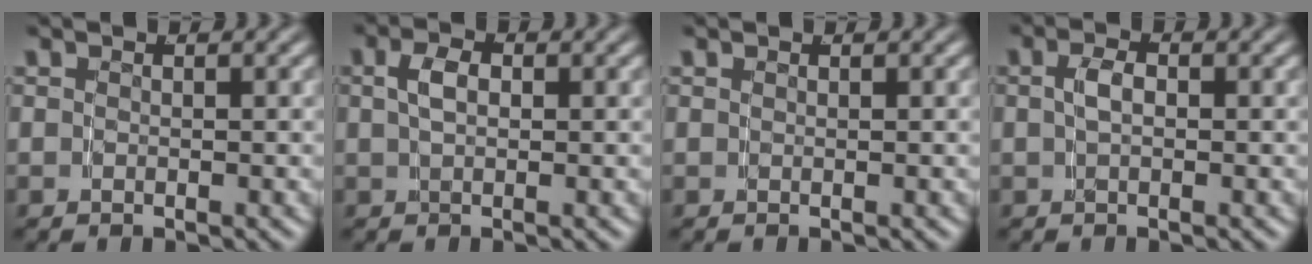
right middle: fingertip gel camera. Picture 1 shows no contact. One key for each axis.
{"total": 2.5, "fx": 0.6, "fy": 1.4, "fz": 1.9, "tx": -0.033, "ty": 0.004, "tz": 0.010}
{"total": 0.0}
{"total": 1.5, "fx": 0.3, "fy": 0.6, "fz": 1.3, "tx": -0.021, "ty": 0.007, "tz": 0.003}